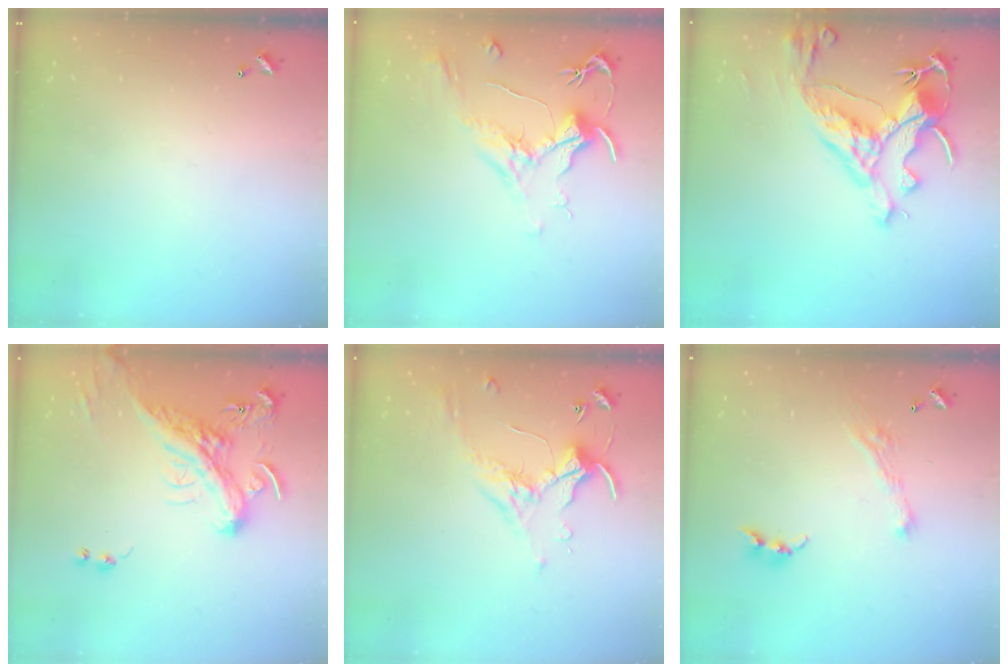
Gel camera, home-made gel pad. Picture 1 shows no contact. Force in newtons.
{"total": 2.1, "press": 2.0, "slide": 0.8}
{"total": 10.4, "press": 10.2, "slide": 2.1}
{"total": 4.8, "press": 4.4, "slide": 1.9}
{"total": 0.7, "press": 0.6, "slide": 0.4}
{"total": 3.6, "press": 3.5, "slide": 0.4}